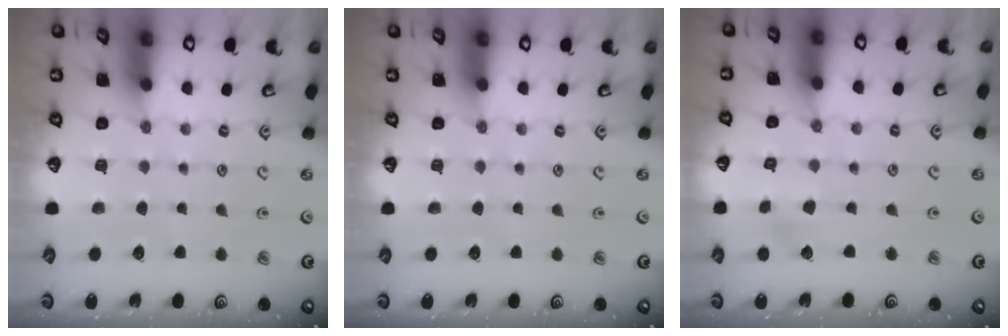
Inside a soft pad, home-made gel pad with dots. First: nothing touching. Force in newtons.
{"total": 0.0}
{"total": 2.6, "press": 2.6, "slide": 0.2}